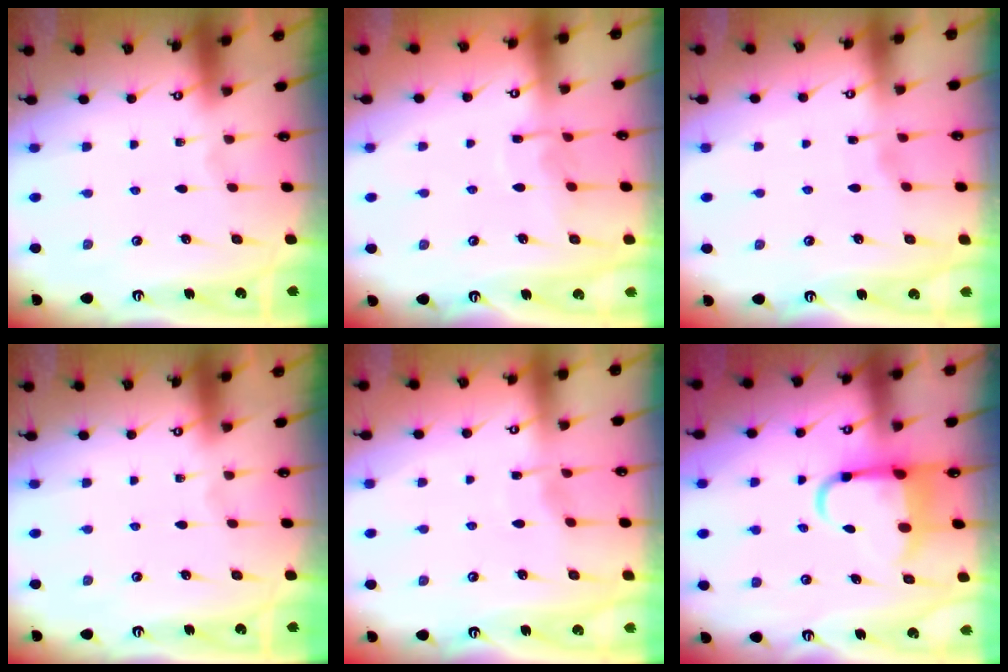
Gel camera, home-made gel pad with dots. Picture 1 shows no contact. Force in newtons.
{"total": 6.7, "press": 6.7, "slide": 0.5}
{"total": 2.6, "press": 2.6, "slide": 0.4}
{"total": 0.0}
{"total": 2.8, "press": 2.7, "slide": 0.5}
{"total": 7.8, "press": 7.5, "slide": 1.9}